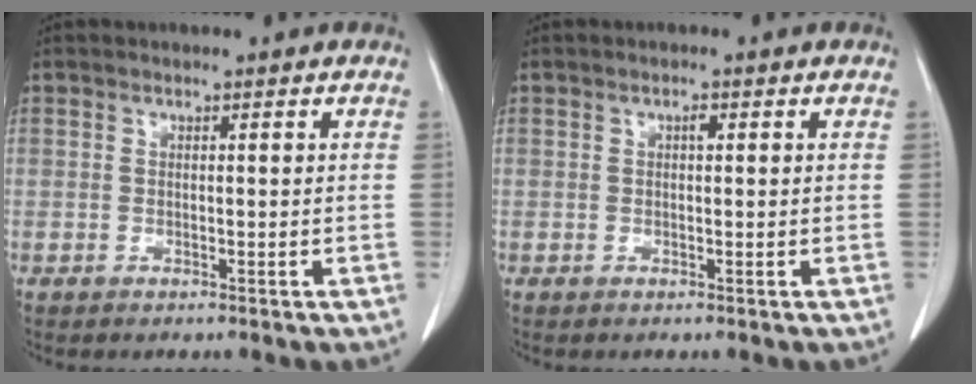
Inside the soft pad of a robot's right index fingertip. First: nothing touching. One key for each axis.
{"total": 0.8, "fx": 0.2, "fy": 0.3, "fz": 0.7, "tx": -0.013, "ty": 0.002, "tz": 0.003}